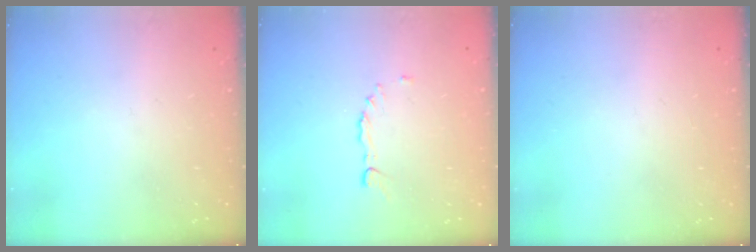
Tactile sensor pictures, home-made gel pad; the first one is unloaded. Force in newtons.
{"total": 2.3, "press": 2.2, "slide": 0.7}
{"total": 0.0}